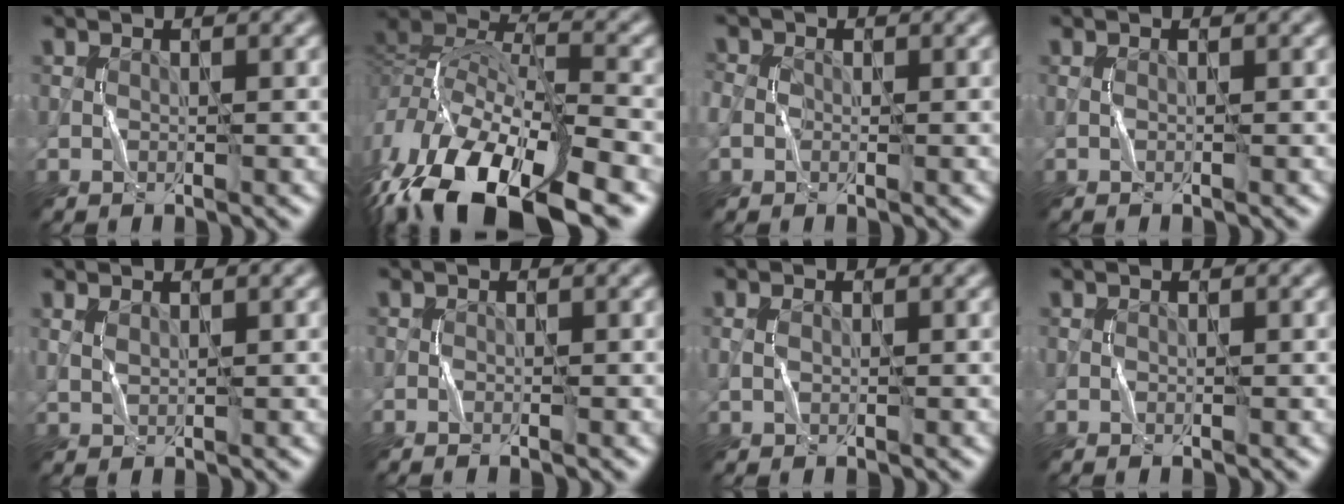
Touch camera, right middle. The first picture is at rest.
{"total": 16.9, "force": [-9.0, 7.4, 12.3], "torque": [-0.258, 0.006, -0.161]}
{"total": 2.0, "force": [-0.1, 1.8, 0.9], "torque": [-0.019, 0.005, -0.007]}
{"total": 0.6, "force": [-0.1, 0.1, 0.6], "torque": [-0.014, 0.001, -0.002]}
{"total": 1.1, "force": [0.6, 0.5, 0.8], "torque": [-0.023, 0.002, 0.016]}
{"total": 0.7, "force": [-0.5, 0.0, 0.4], "torque": [-0.009, 0.003, -0.011]}
{"total": 1.1, "force": [0.0, 0.7, 0.9], "torque": [-0.023, 0.004, -0.001]}
{"total": 0.0}